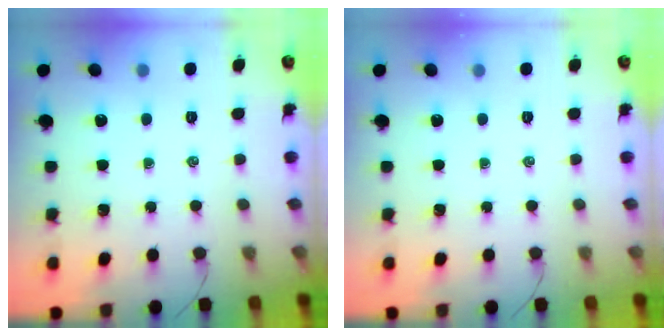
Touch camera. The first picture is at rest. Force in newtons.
{"total": 0.0}